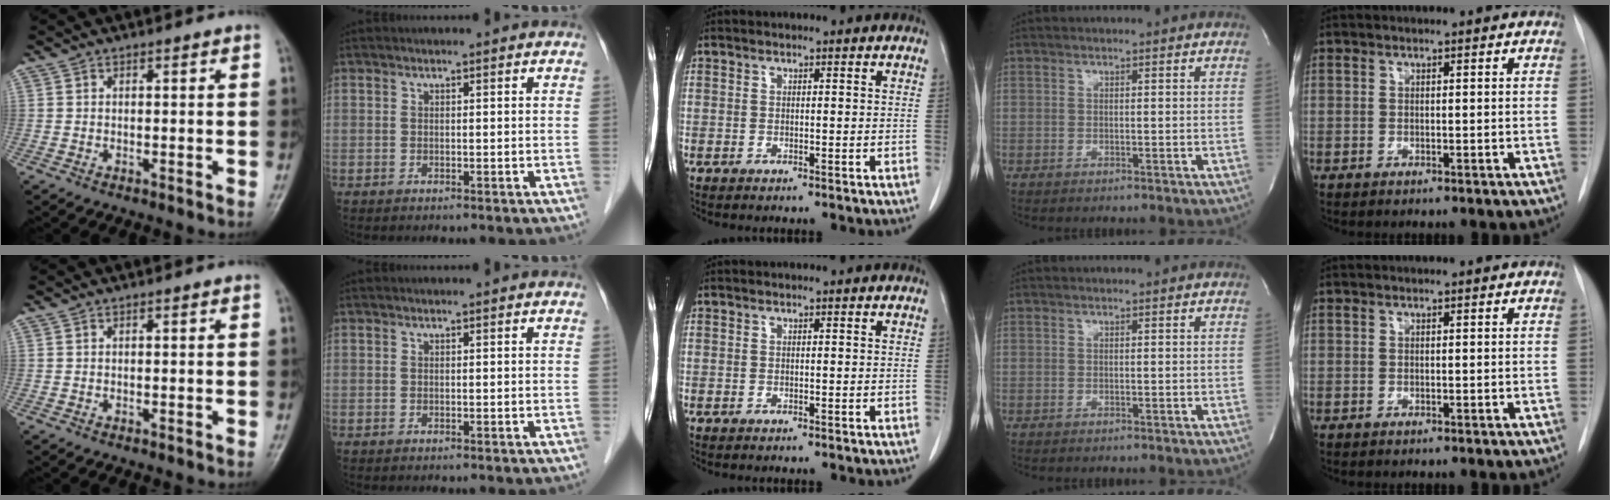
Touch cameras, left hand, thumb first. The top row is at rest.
{}